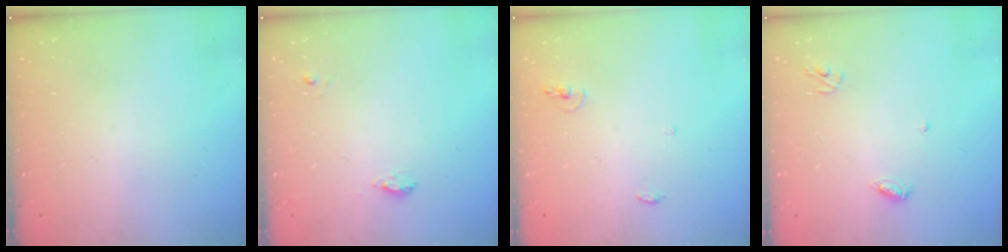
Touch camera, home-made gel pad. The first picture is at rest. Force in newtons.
{"total": 5.3, "press": 5.0, "slide": 1.7}
{"total": 5.0, "press": 4.8, "slide": 1.5}
{"total": 4.9, "press": 4.9, "slide": 0.4}